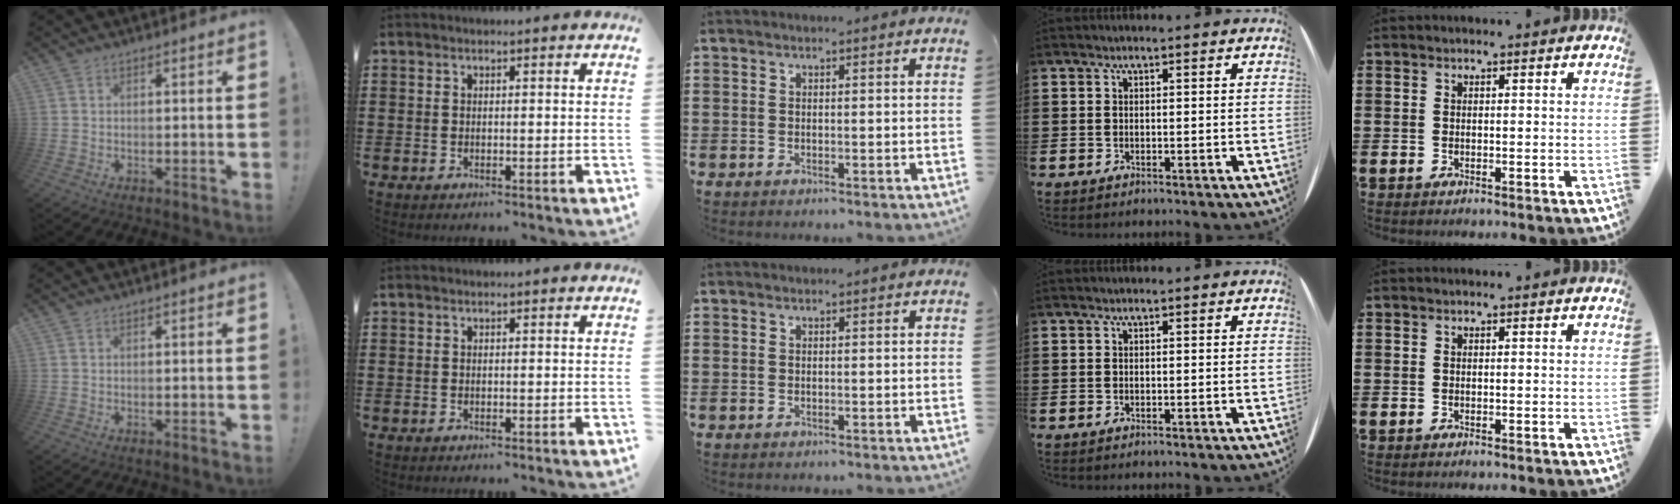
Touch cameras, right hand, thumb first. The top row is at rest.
{}